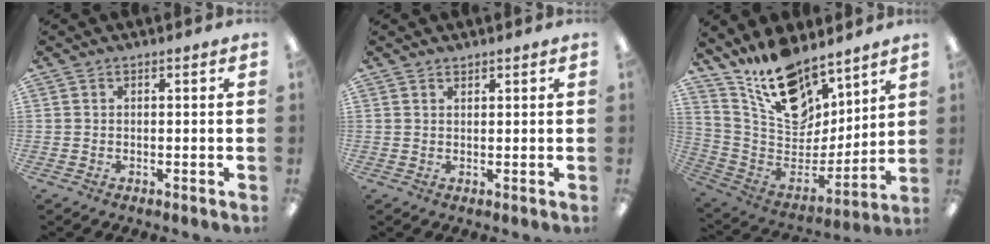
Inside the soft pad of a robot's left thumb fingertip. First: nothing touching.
{"total": 1.1, "force": [1.1, 0.3, 0.0], "torque": [0.000, -0.003, 0.022]}
{"total": 17.9, "force": [13.9, 8.5, 7.4], "torque": [-0.144, -0.099, 0.254]}